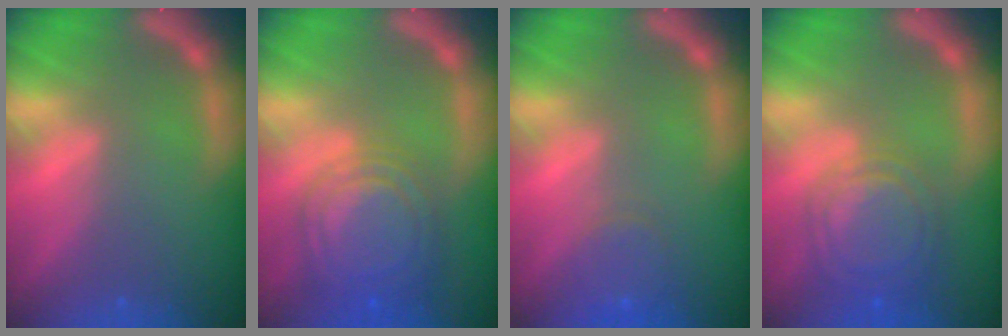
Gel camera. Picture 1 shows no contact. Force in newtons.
{"total": 9.5}
{"total": 3.0}
{"total": 7.6}